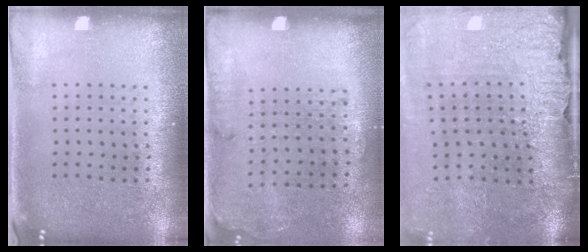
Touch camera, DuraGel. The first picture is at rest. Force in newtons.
{"total": 1.7, "press": 1.2, "slide": 1.2}
{"total": 4.1, "press": 3.4, "slide": 2.3}